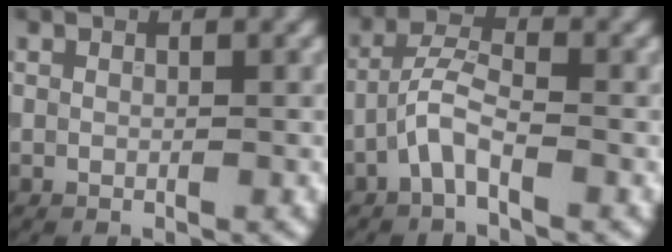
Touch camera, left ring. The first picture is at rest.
{"total": 3.4, "force": [-1.7, 1.1, 2.7], "torque": [-0.056, 0.009, -0.044]}